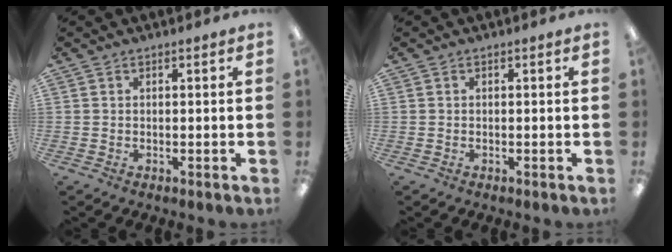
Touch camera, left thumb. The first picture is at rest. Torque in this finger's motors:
{"motor_torque": [-0.01, 0.01, 0.01, -0.01, 0.00]}